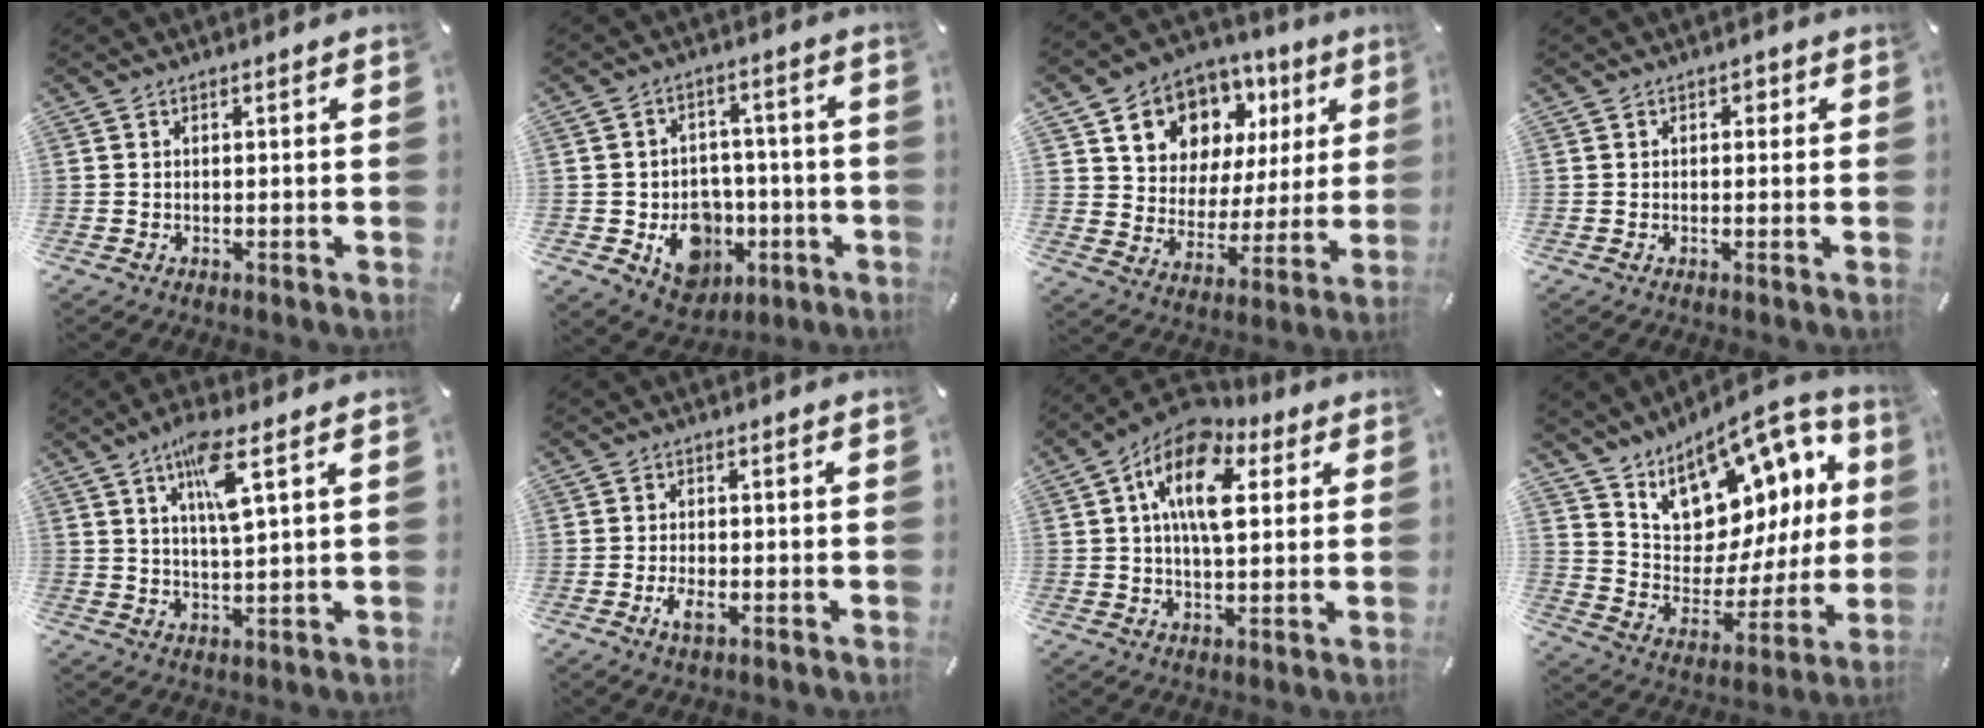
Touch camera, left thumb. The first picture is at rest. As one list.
[{"total": 11.0, "force": [-3.1, 9.5, 4.6], "torque": [-0.053, 0.016, -0.040]}, {"total": 11.0, "force": [6.5, 8.5, 2.3], "torque": [-0.050, -0.056, 0.123]}, {"total": 1.3, "force": [0.1, 1.2, 0.6], "torque": [-0.006, 0.006, -0.003]}, {"total": 9.0, "force": [4.2, 1.6, 7.8], "torque": [-0.144, -0.002, 0.067]}, {"total": 3.7, "force": [-1.5, 1.8, 2.8], "torque": [-0.059, 0.001, -0.028]}, {"total": 15.4, "force": [5.0, 8.5, 11.8], "torque": [-0.218, -0.010, 0.085]}, {"total": 15.5, "force": [10.4, 9.2, 7.0], "torque": [-0.095, -0.097, 0.183]}]